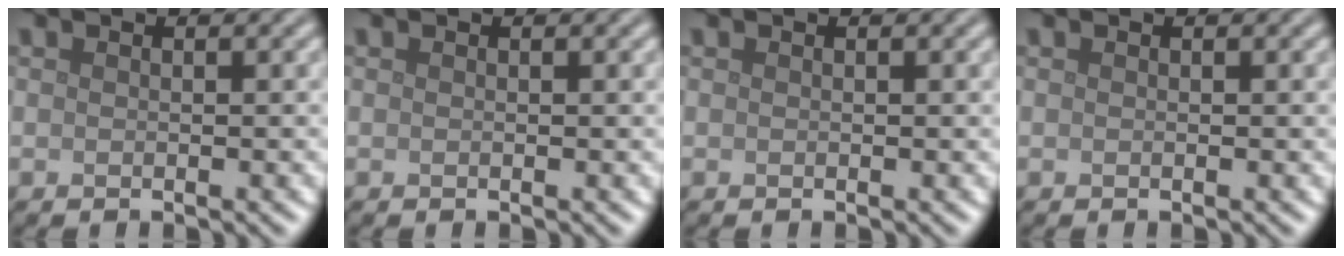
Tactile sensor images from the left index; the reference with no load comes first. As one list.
[{"total": 0.0}, {"total": 0.0}, {"total": 0.0}]